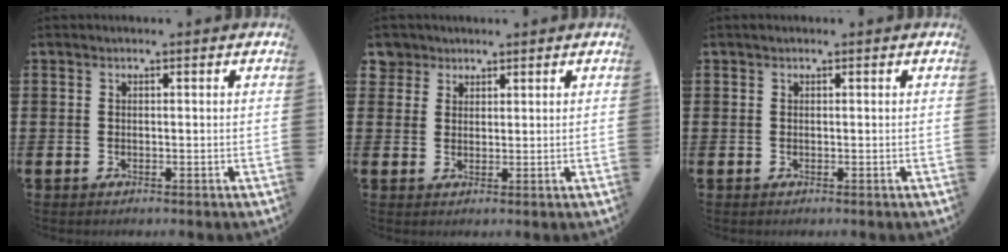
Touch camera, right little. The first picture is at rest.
{"total": 2.8, "force": [2.2, 1.8, -0.2], "torque": [0.006, 0.001, 0.039]}
{"total": 0.0}